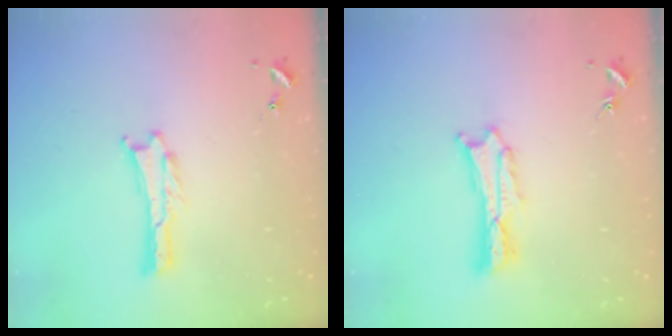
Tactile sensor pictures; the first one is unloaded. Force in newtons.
{"total": 2.7, "press": 2.7, "slide": 0.3}